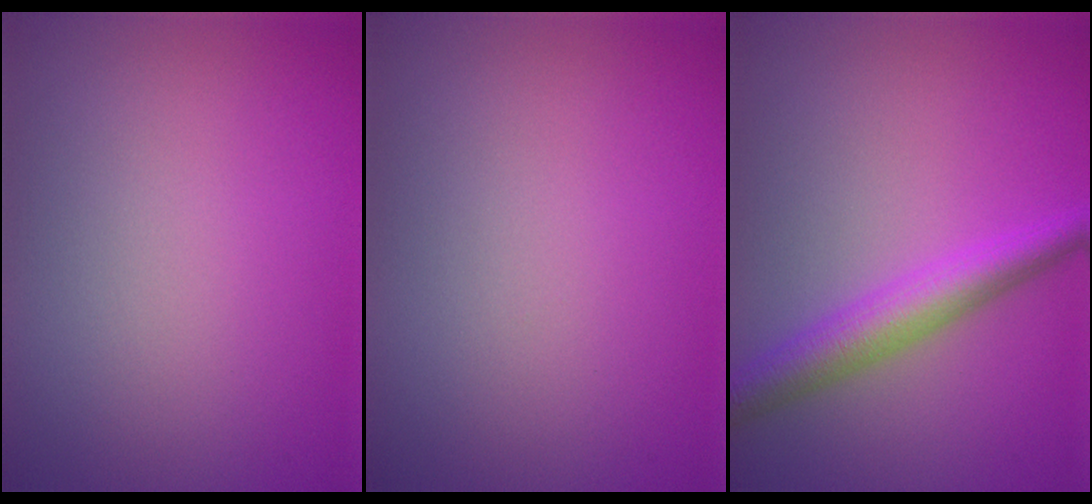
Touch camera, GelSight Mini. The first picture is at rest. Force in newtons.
{"total": 0.0}
{"total": 4.4, "press": 4.4, "slide": 0.1}